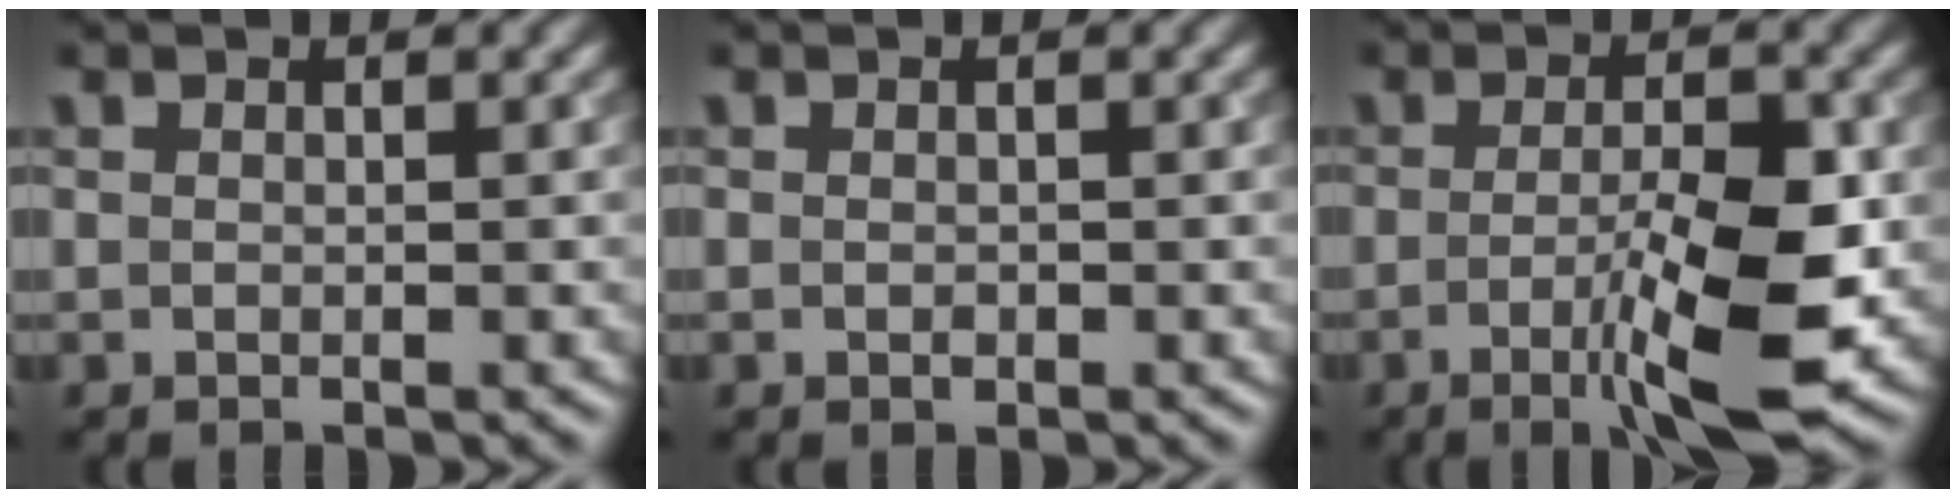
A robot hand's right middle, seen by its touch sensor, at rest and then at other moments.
{"total": 0.6, "force": [-0.1, 0.4, 0.4], "torque": [-0.007, -0.002, -0.001]}
{"total": 7.0, "force": [-1.9, 1.5, 6.6], "torque": [-0.107, -0.005, -0.029]}